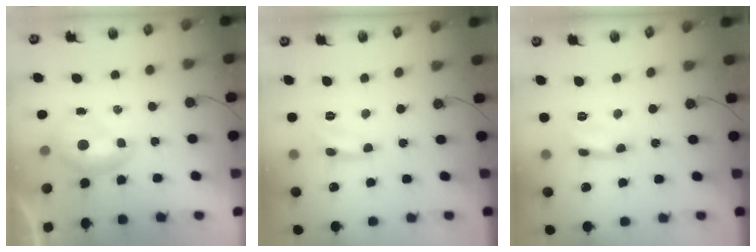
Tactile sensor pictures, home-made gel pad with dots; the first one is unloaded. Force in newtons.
{"total": 2.0, "press": 2.0, "slide": 0.0}
{"total": 2.1, "press": 2.0, "slide": 0.5}